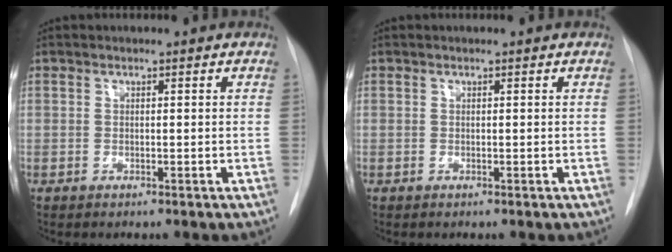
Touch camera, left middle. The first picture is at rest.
{"total": 0.0}